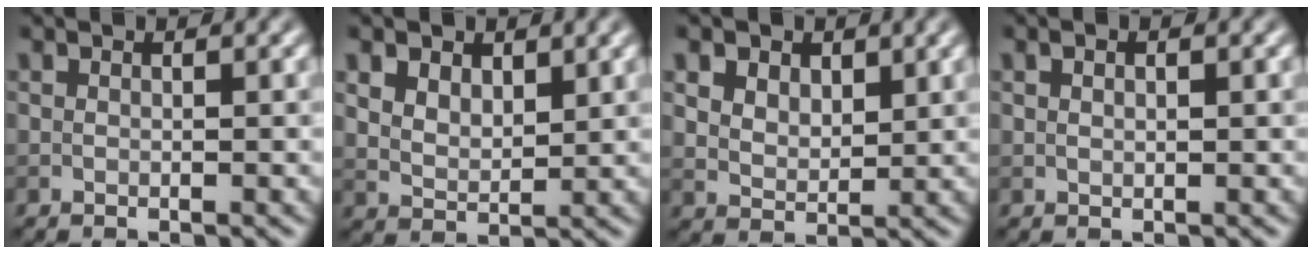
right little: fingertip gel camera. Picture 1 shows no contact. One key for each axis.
{"total": 4.0, "fx": 2.3, "fy": 2.5, "fz": 2.3, "tx": -0.044, "ty": 0.011, "tz": 0.031}
{"total": 5.5, "fx": 3.1, "fy": 3.5, "fz": 2.9, "tx": -0.069, "ty": 0.011, "tz": 0.045}
{"total": 1.0, "fx": 0.4, "fy": 0.5, "fz": 0.8, "tx": -0.012, "ty": -0.002, "tz": 0.010}